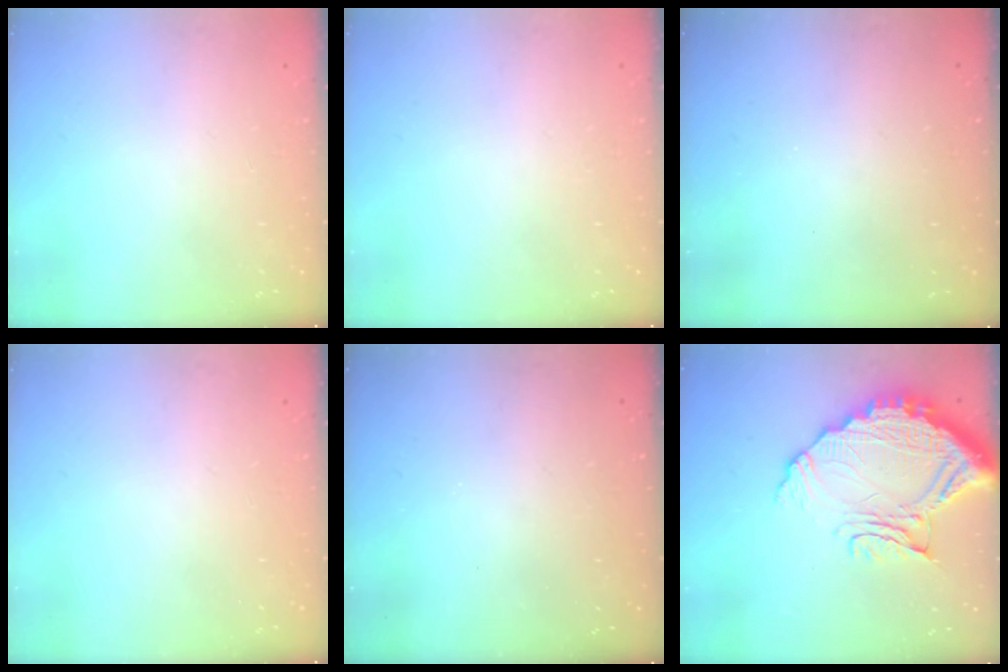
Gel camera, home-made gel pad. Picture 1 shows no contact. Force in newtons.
{"total": 0.0}
{"total": 3.2, "press": 3.2, "slide": 0.1}
{"total": 0.0}
{"total": 3.1, "press": 3.1, "slide": 0.1}
{"total": 17.4, "press": 17.4, "slide": 1.5}